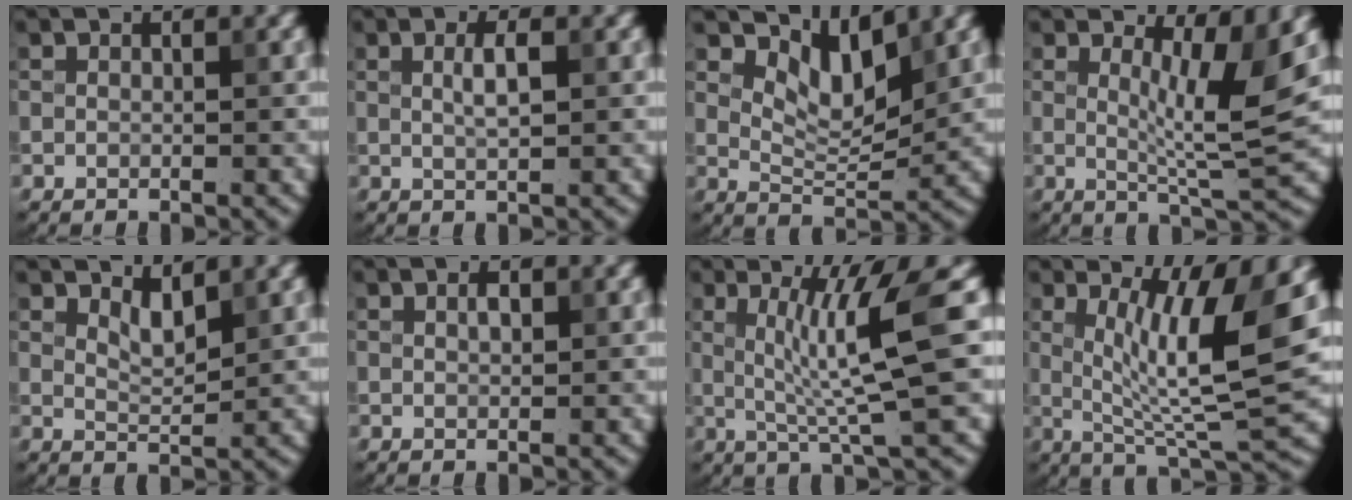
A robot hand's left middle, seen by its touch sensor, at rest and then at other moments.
{"total": 1.6, "force": [0.4, 0.2, 1.6], "torque": [-0.034, 0.003, 0.011]}
{"total": 4.1, "force": [2.8, 1.4, 2.6], "torque": [-0.054, -0.010, 0.049]}
{"total": 5.0, "force": [1.2, 1.0, 4.7], "torque": [-0.078, -0.011, 0.023]}
{"total": 1.6, "force": [1.1, 0.4, 1.1], "torque": [-0.024, -0.005, 0.027]}
{"total": 0.9, "force": [0.3, 0.4, 0.7], "torque": [-0.013, 0.003, 0.009]}
{"total": 6.3, "force": [0.9, 0.2, 6.2], "torque": [-0.115, 0.000, 0.023]}
{"total": 8.8, "force": [1.6, 1.7, 8.5], "torque": [-0.141, -0.014, 0.037]}